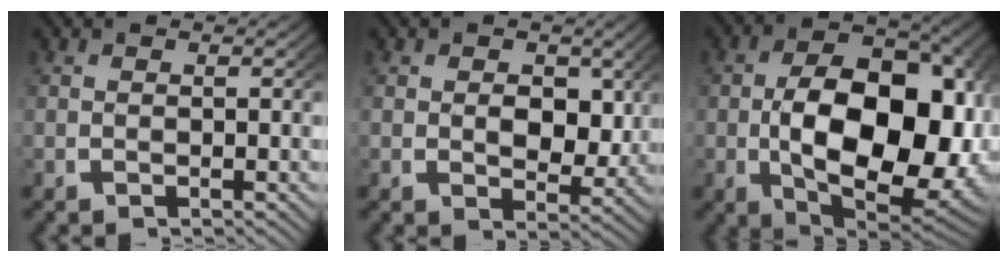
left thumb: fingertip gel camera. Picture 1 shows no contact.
{"total": 3.7, "force": [0.7, 2.8, 2.4], "torque": [-0.044, -0.032, 0.024]}
{"total": 19.9, "force": [-1.8, 12.4, 15.5], "torque": [-0.270, -0.083, 0.012]}